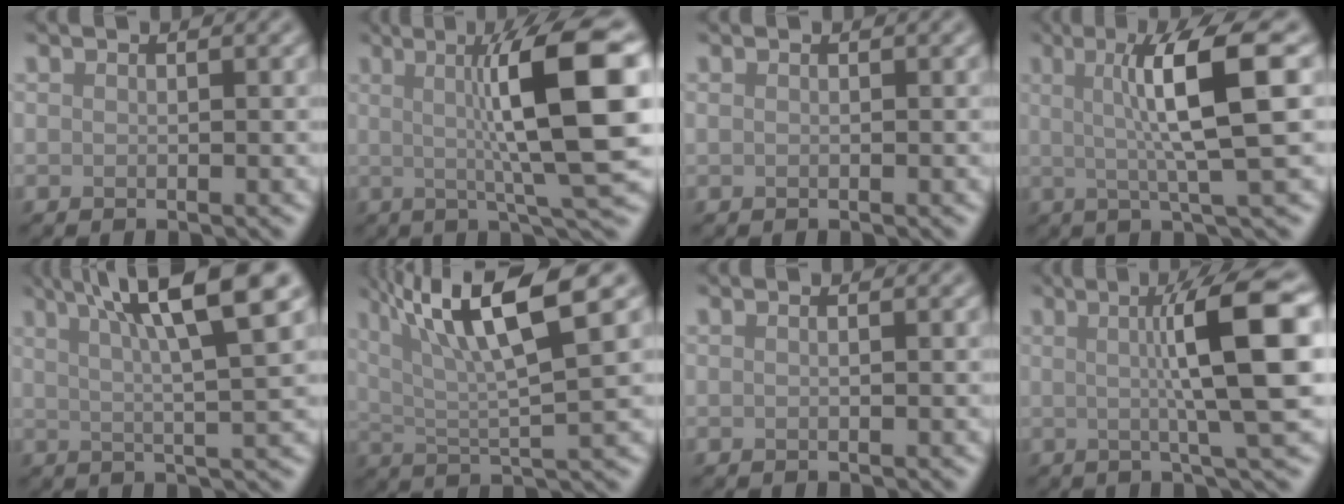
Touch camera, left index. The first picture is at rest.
{"total": 10.7, "force": [1.5, 1.5, 10.5], "torque": [-0.134, 0.006, 0.025]}
{"total": 0.0}
{"total": 7.7, "force": [1.4, 1.1, 7.5], "torque": [-0.110, 0.012, 0.022]}
{"total": 9.9, "force": [4.7, 1.6, 8.5], "torque": [-0.101, 0.026, 0.068]}
{"total": 9.9, "force": [4.9, 2.0, 8.3], "torque": [-0.129, 0.014, 0.083]}
{"total": 0.6, "force": [0.1, 0.2, 0.5], "torque": [-0.006, 0.000, -0.004]}
{"total": 9.0, "force": [1.3, 1.3, 8.8], "torque": [-0.111, 0.012, 0.018]}